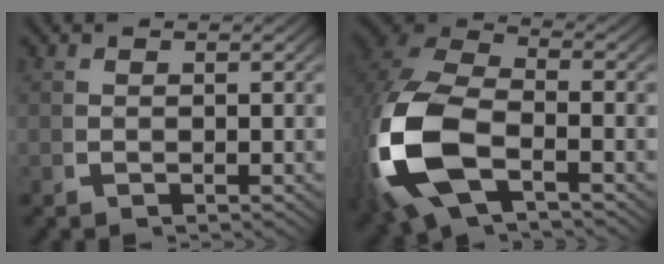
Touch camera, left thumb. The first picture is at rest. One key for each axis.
{"total": 13.6, "fx": -1.6, "fy": 8.9, "fz": 10.2, "tx": -0.275, "ty": -0.028, "tz": -0.020}